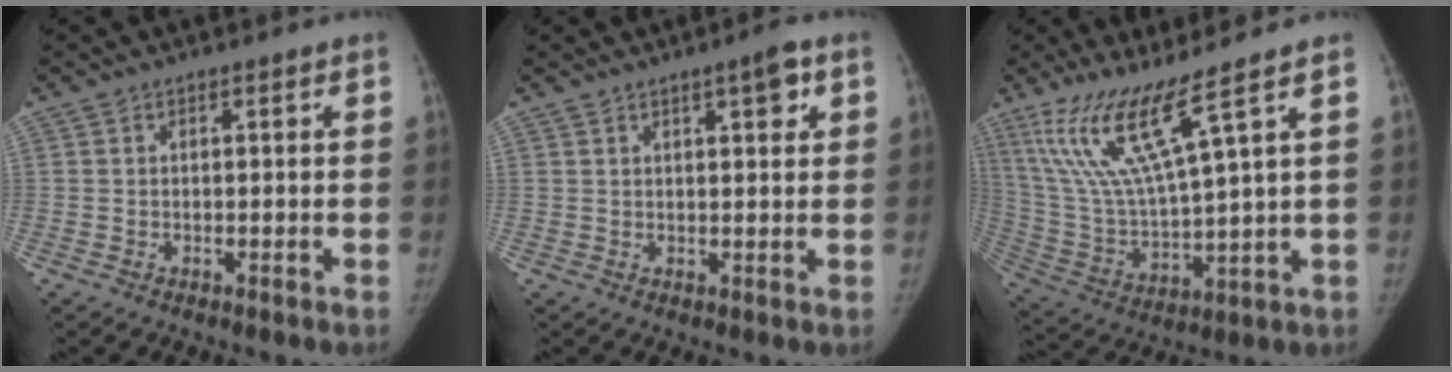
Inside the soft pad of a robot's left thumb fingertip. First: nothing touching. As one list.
[{"total": 3.9, "force": [2.0, 1.0, 3.3], "torque": [-0.040, -0.007, 0.027]}, {"total": 14.0, "force": [8.7, 0.4, 11.0], "torque": [-0.232, -0.052, 0.184]}]